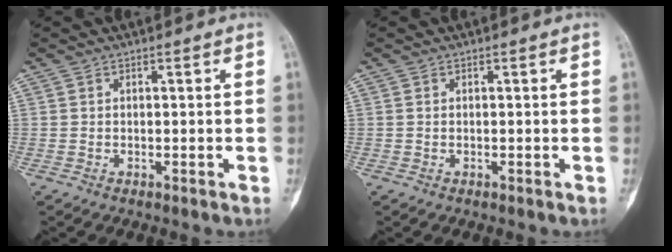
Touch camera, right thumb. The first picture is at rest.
{"total": 0.0}